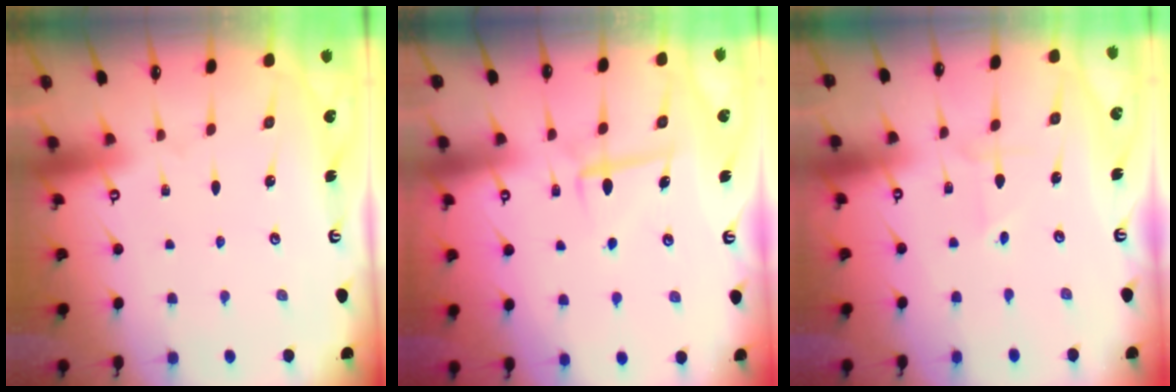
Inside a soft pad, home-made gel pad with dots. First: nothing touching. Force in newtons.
{"total": 6.7, "press": 6.6, "slide": 1.2}
{"total": 2.3, "press": 2.3, "slide": 0.1}